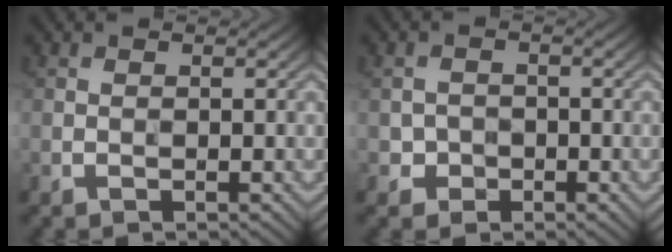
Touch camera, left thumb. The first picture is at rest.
{"total": 1.7, "force": [-0.8, 1.5, 0.3], "torque": [0.002, 0.002, -0.017]}